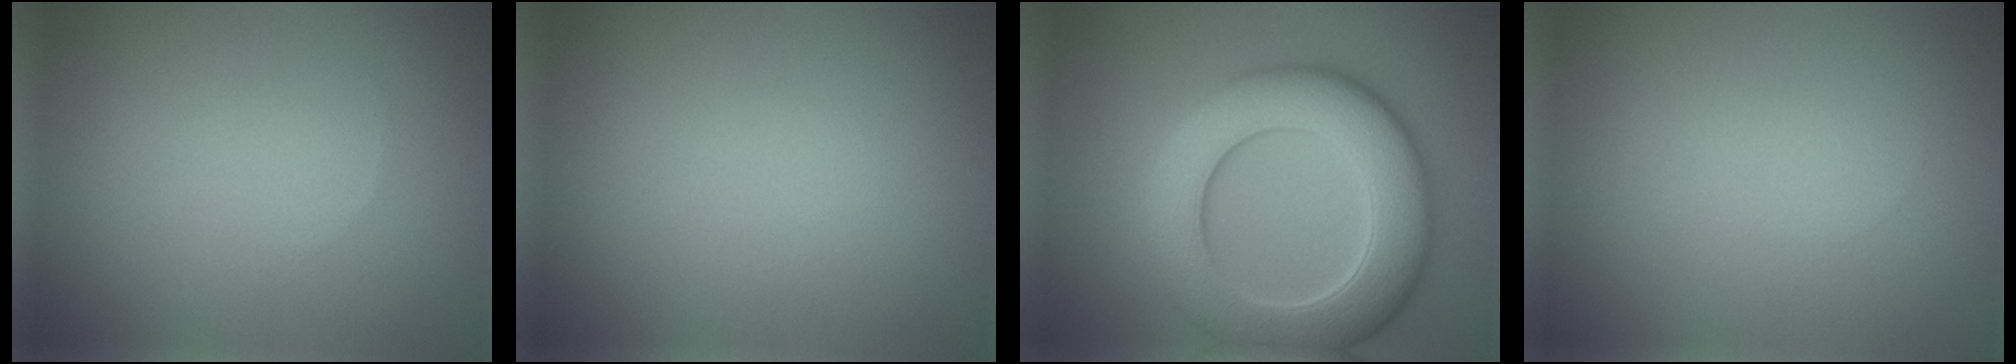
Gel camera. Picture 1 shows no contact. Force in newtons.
{"total": 0.0}
{"total": 9.7, "press": 9.7, "slide": 0.7}
{"total": 0.0}